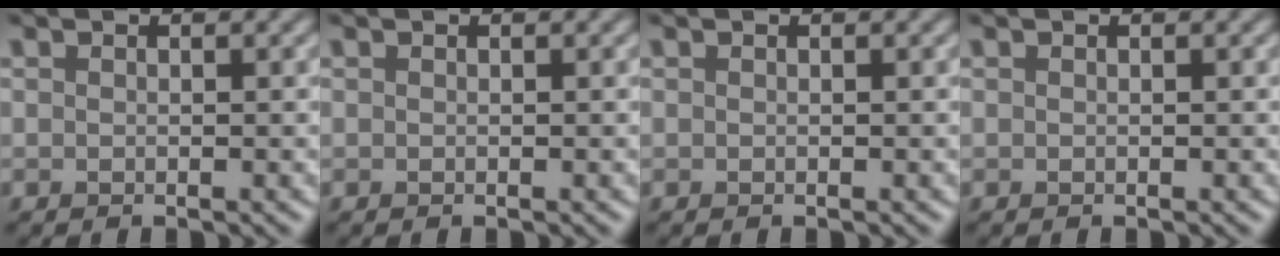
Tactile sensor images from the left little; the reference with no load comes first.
{"total": 0.0}
{"total": 0.0}
{"total": 0.0}